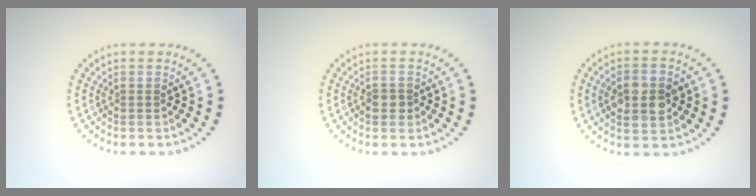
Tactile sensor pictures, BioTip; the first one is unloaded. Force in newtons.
{"total": 1.4, "press": 1.3, "slide": 0.5}
{"total": 4.4, "press": 4.4, "slide": 0.2}